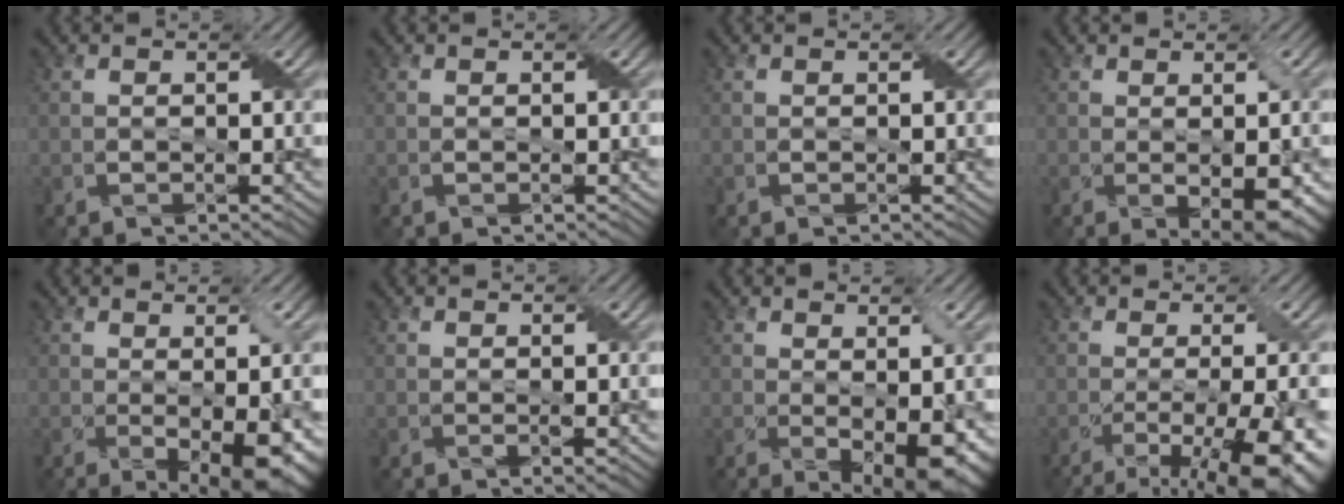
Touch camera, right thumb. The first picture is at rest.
{"total": 0.0}
{"total": 0.0}
{"total": 4.9, "force": [-0.8, 1.7, 4.5], "torque": [-0.070, -0.014, 0.001]}
{"total": 8.3, "force": [-1.7, 2.9, 7.6], "torque": [-0.105, -0.023, 0.002]}
{"total": 1.3, "force": [0.0, 0.2, 1.3], "torque": [-0.023, -0.002, 0.000]}
{"total": 6.7, "force": [-0.7, 2.8, 6.0], "torque": [-0.094, -0.021, 0.013]}
{"total": 12.9, "force": [-6.0, 3.3, 10.9], "torque": [-0.150, -0.008, -0.079]}